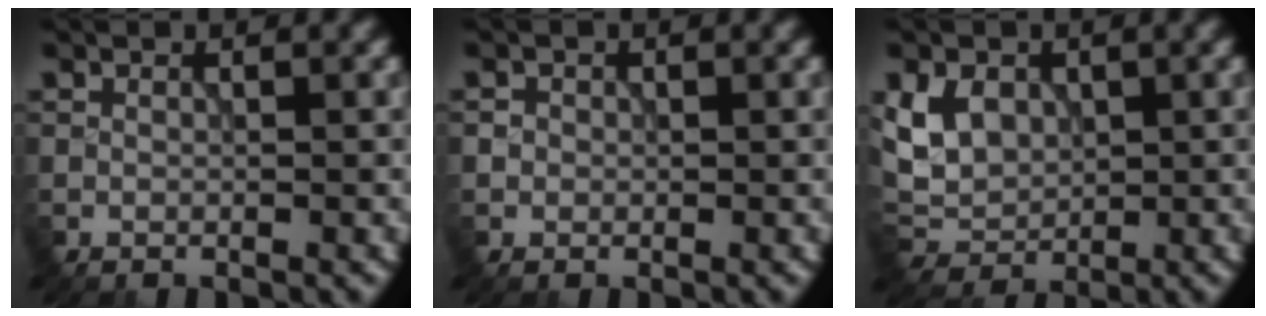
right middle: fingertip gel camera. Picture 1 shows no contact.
{"total": 0.9, "force": [0.0, 0.9, 0.1], "torque": [0.004, -0.004, 0.002]}
{"total": 4.9, "force": [1.2, 3.8, 2.9], "torque": [-0.061, -0.003, 0.018]}